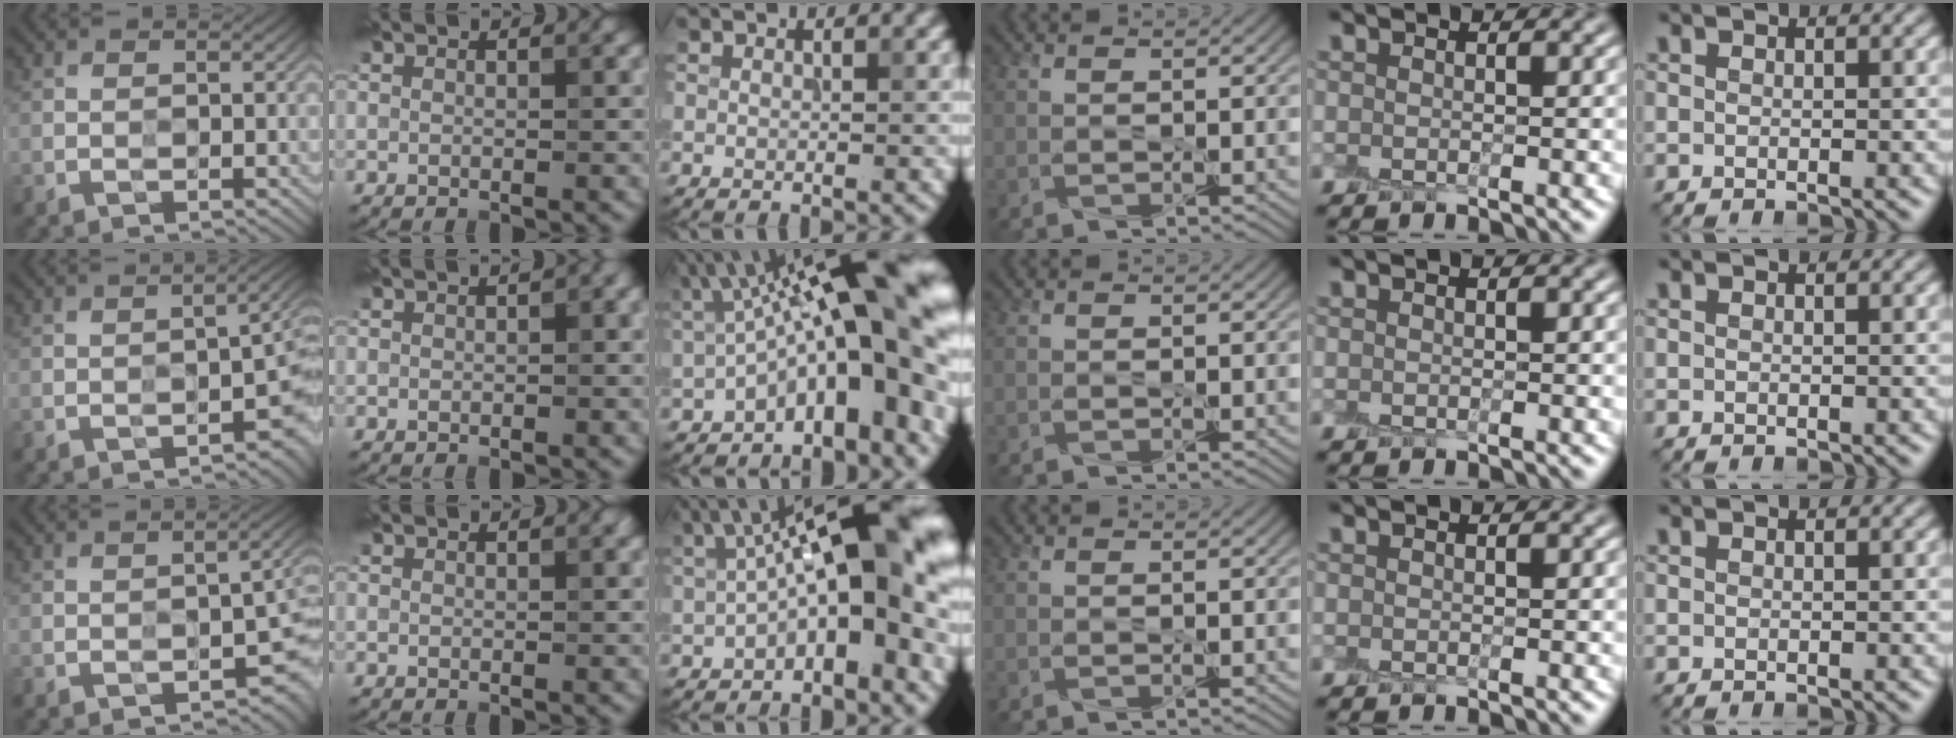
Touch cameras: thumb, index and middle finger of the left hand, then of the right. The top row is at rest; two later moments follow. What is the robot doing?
{"motion": "peel", "object": "aluminum foil"}